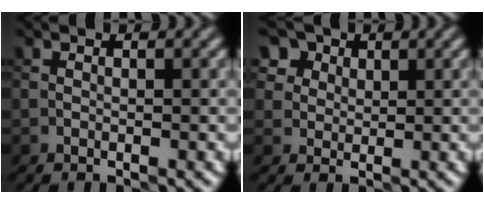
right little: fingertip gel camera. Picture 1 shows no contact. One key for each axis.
{"total": 6.1, "fx": 3.6, "fy": 4.4, "fz": 2.2, "tx": -0.038, "ty": 0.014, "tz": 0.053}